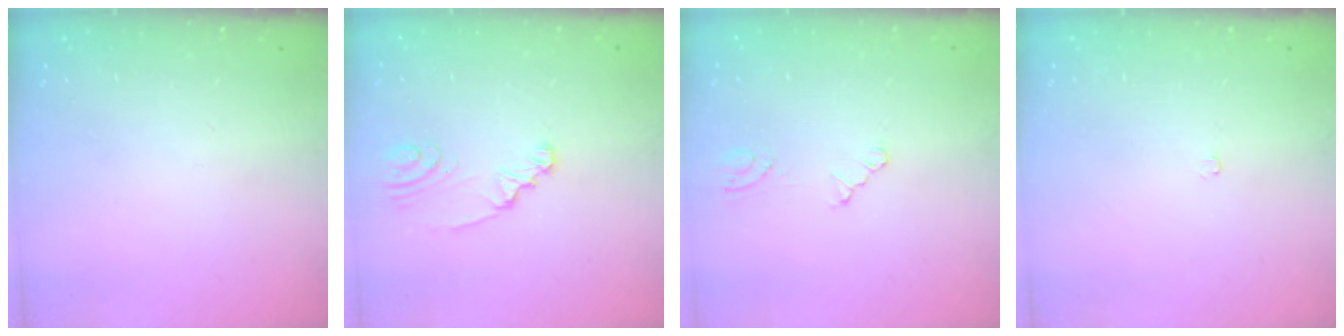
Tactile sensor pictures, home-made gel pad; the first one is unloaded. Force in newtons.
{"total": 2.4, "press": 2.4, "slide": 0.3}
{"total": 2.1, "press": 2.1, "slide": 0.3}
{"total": 2.1, "press": 2.1, "slide": 0.4}